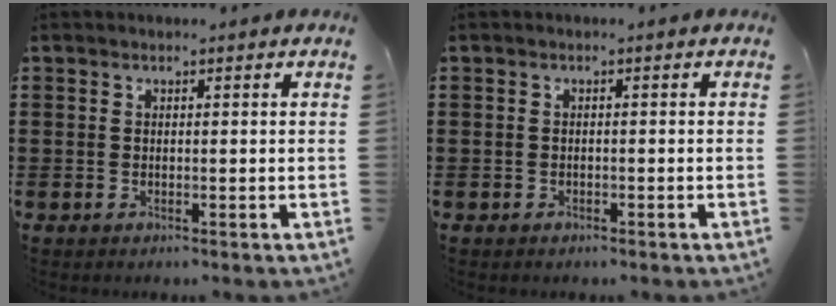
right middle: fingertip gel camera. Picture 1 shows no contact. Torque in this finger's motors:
{"motor_torque": [-0.13, 0.21, -0.01, -0.02]}